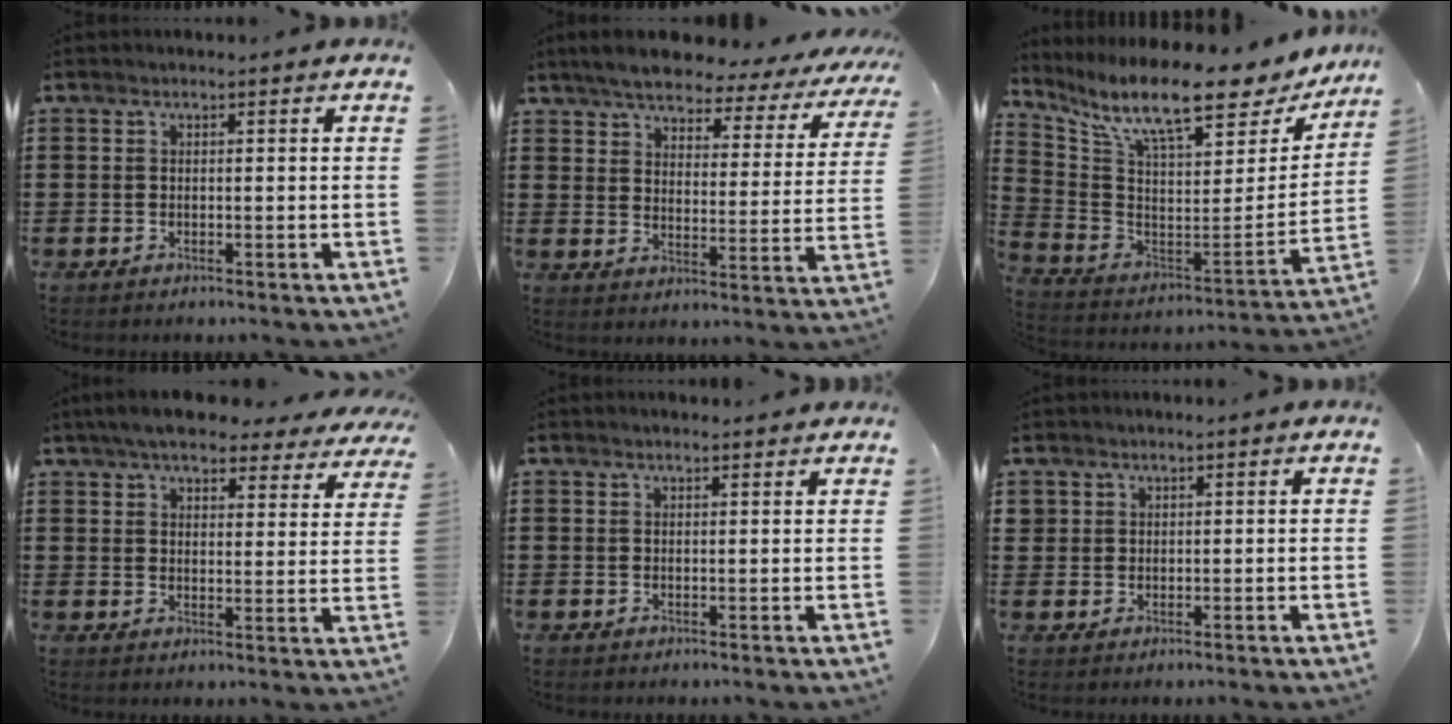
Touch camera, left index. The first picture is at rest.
{"total": 5.5, "force": [5.1, 1.1, 1.8], "torque": [-0.062, -0.029, 0.085]}
{"total": 13.6, "force": [10.1, 2.8, 8.8], "torque": [-0.180, -0.073, 0.167]}
{"total": 6.1, "force": [5.6, 0.9, 2.2], "torque": [-0.057, -0.021, 0.099]}
{"total": 1.2, "force": [1.1, 0.1, 0.4], "torque": [-0.008, 0.000, 0.021]}
{"total": 1.5, "force": [1.0, 1.1, 0.1], "torque": [-0.006, 0.004, 0.020]}